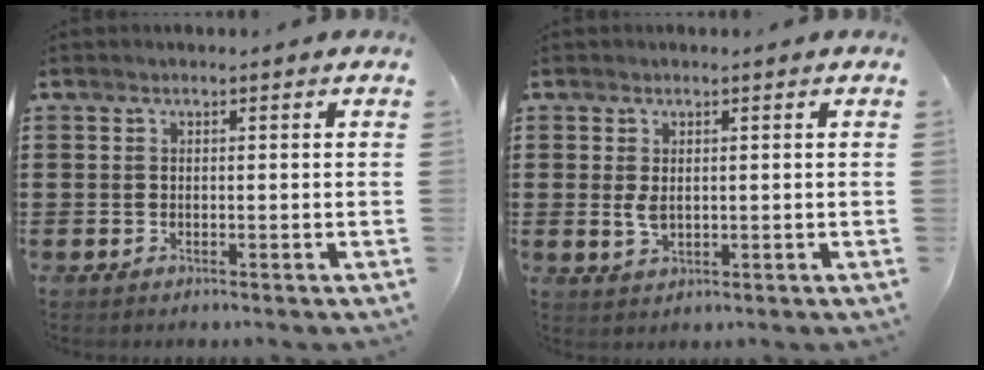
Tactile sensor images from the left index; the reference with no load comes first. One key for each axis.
{"total": 2.5, "fx": 0.4, "fy": 1.3, "fz": 2.1, "tx": -0.058, "ty": -0.002, "tz": 0.003}